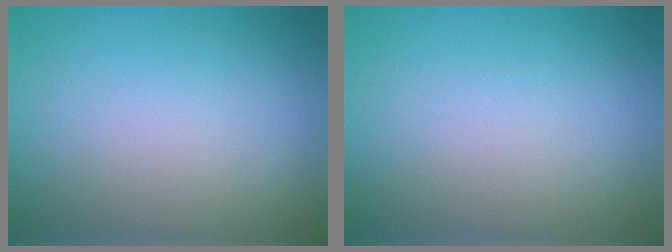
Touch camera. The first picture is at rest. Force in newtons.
{"total": 0.0}